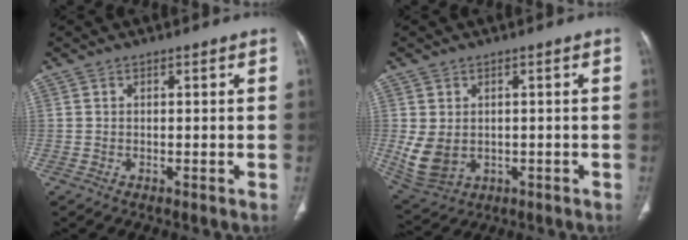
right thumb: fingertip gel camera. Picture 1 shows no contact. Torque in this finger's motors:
{"motor_torque": [0.46, 1.29, -0.03, 0.08, 0.06]}